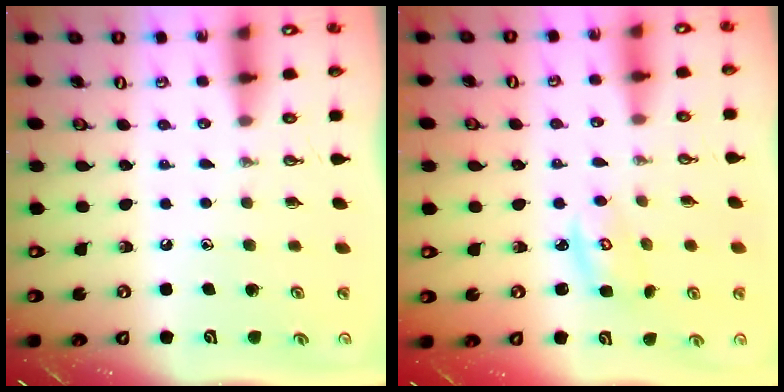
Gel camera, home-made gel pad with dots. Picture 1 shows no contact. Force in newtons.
{"total": 3.3, "press": 3.2, "slide": 0.3}